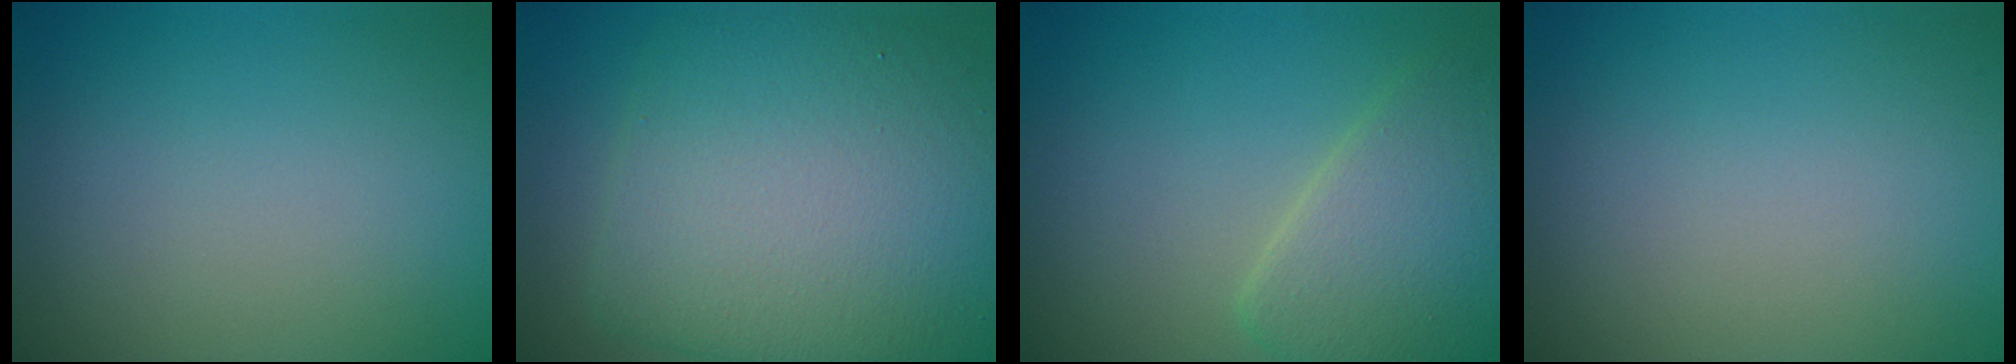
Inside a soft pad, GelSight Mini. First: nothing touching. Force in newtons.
{"total": 11.4, "press": 11.4, "slide": 0.4}
{"total": 4.7, "press": 4.7, "slide": 0.2}
{"total": 0.0}